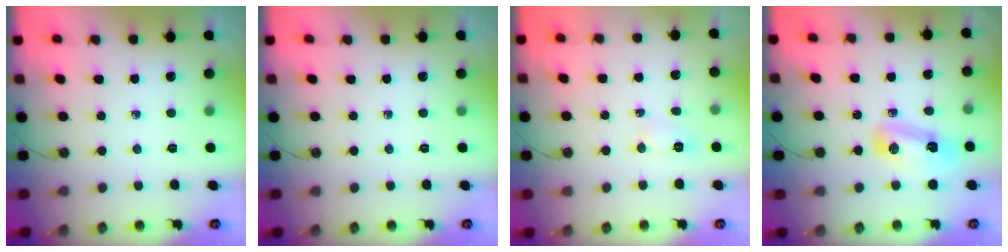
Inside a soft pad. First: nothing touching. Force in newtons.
{"total": 0.0}
{"total": 5.0, "press": 4.9, "slide": 0.7}
{"total": 7.3, "press": 7.3, "slide": 0.3}